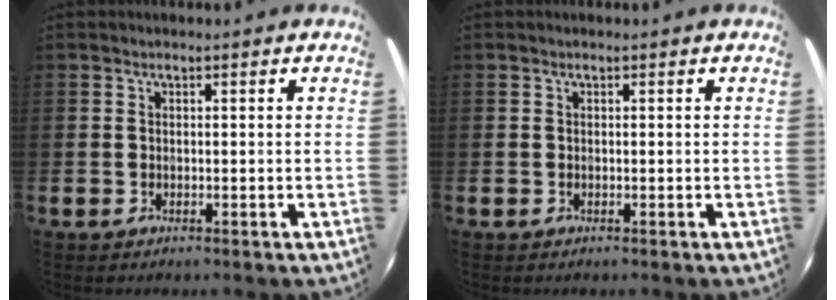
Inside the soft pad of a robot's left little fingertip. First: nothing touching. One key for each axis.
{"total": 0.0}